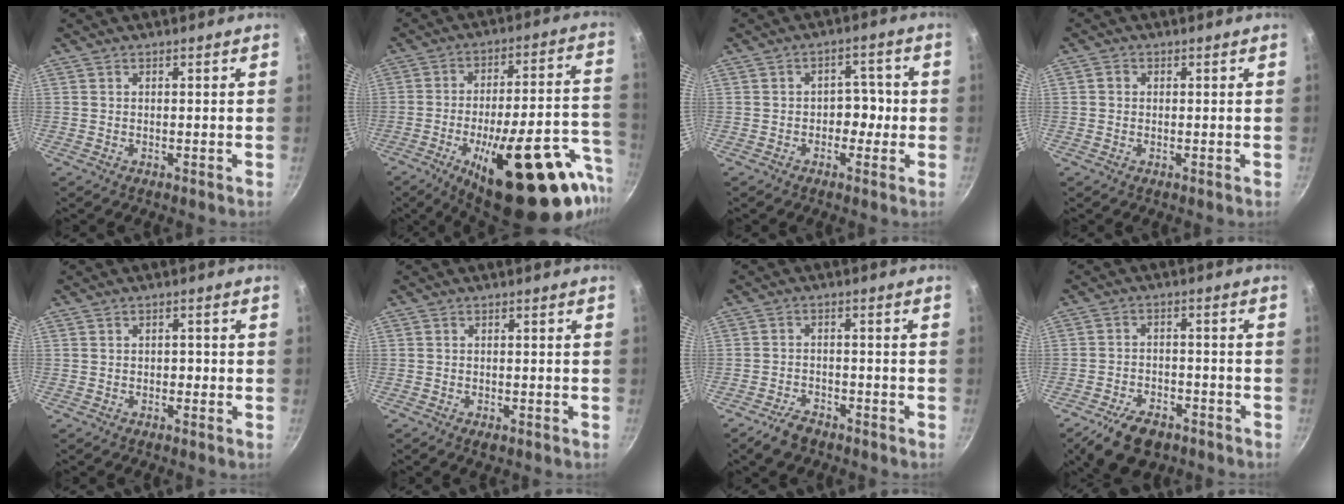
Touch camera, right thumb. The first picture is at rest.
{"total": 29.8, "force": [-13.4, 10.2, 24.6], "torque": [-0.306, 0.051, -0.191]}
{"total": 4.6, "force": [-0.9, 3.6, 2.7], "torque": [0.012, 0.020, -0.018]}
{"total": 1.3, "force": [0.1, 1.2, 0.5], "torque": [-0.007, 0.005, -0.002]}
{"total": 1.4, "force": [-0.3, 1.1, 0.7], "torque": [-0.008, 0.006, -0.006]}
{"total": 1.5, "force": [-0.8, 0.8, 1.0], "torque": [-0.019, -0.001, -0.013]}
{"total": 4.7, "force": [-3.6, 2.3, 2.0], "torque": [-0.035, 0.030, -0.061]}
{"total": 9.6, "force": [-6.4, 5.0, 5.2], "torque": [-0.085, 0.032, -0.105]}